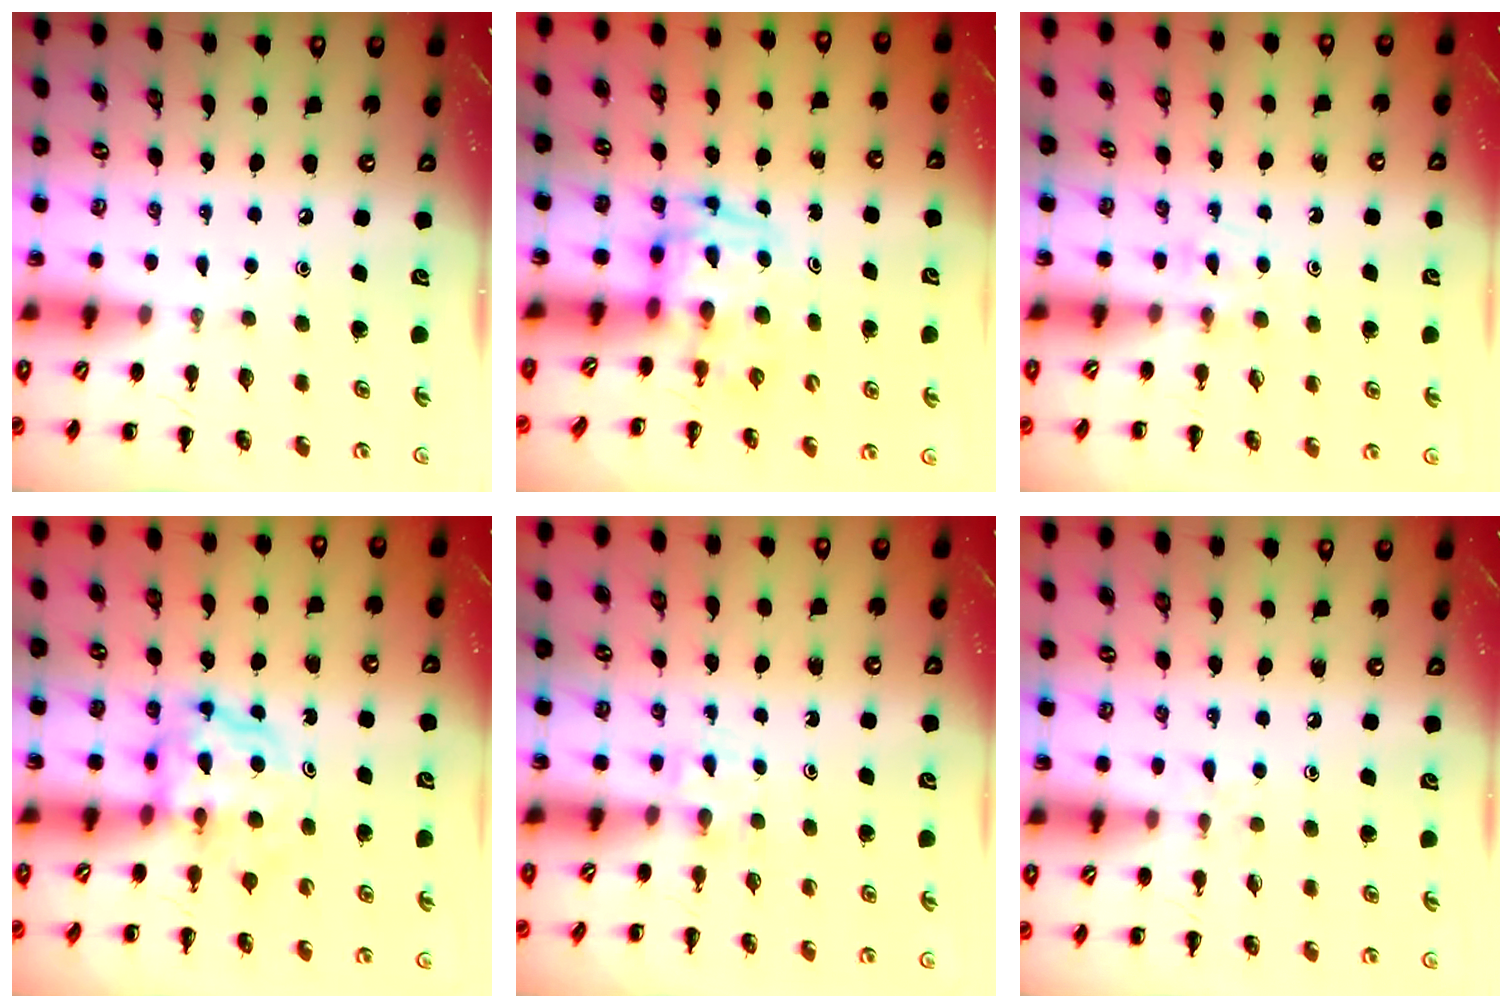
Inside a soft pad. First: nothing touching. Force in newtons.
{"total": 3.3, "press": 3.3, "slide": 0.6}
{"total": 3.3, "press": 3.0, "slide": 1.3}
{"total": 4.0, "press": 4.0, "slide": 0.4}
{"total": 2.3, "press": 2.1, "slide": 0.8}
{"total": 4.5, "press": 4.1, "slide": 1.8}